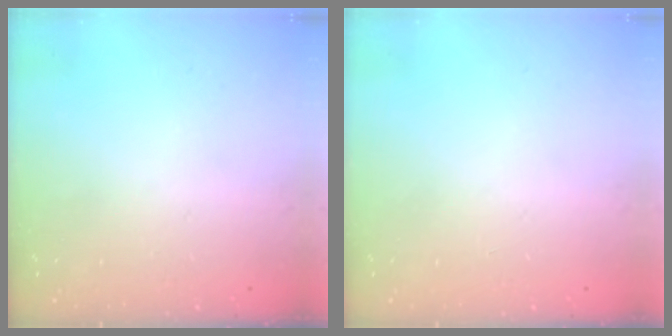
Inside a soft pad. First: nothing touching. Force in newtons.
{"total": 0.0}